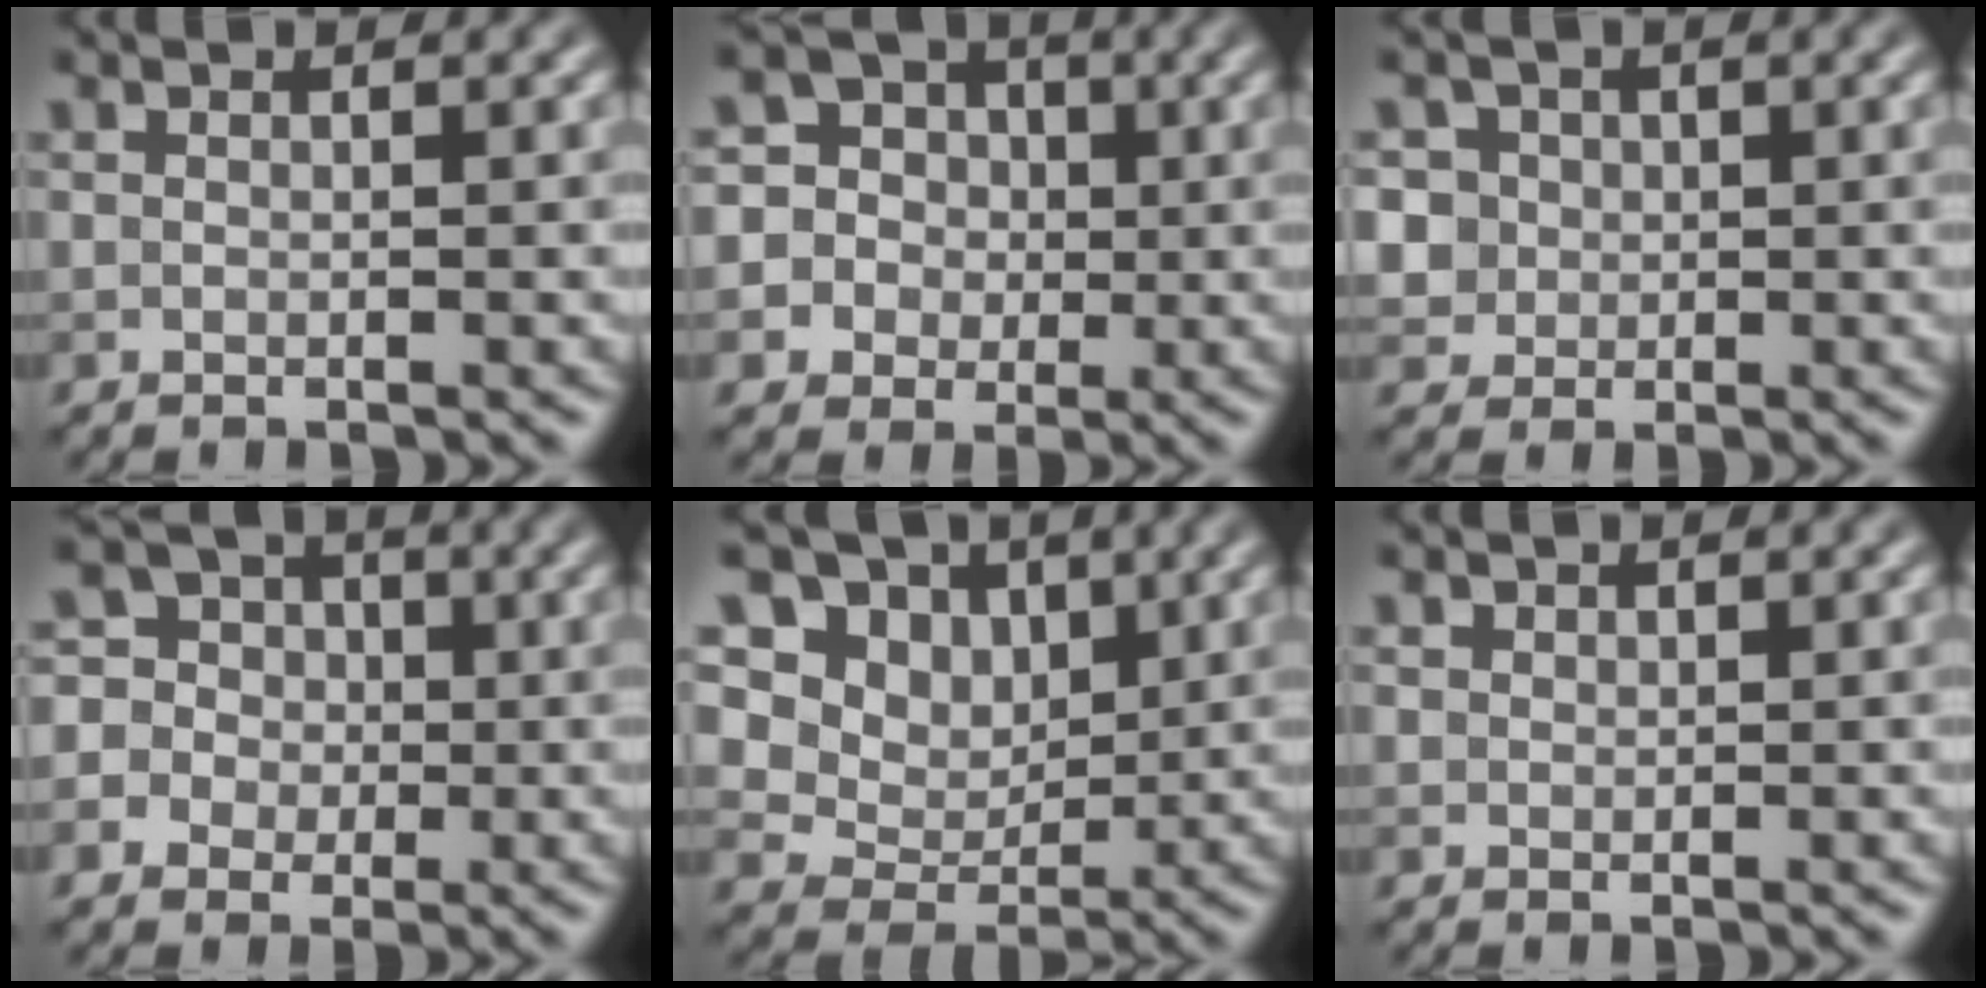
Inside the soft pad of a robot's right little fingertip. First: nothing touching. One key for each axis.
{"total": 7.3, "fx": 0.2, "fy": 7.1, "fz": 1.5, "tx": -0.046, "ty": 0.032, "tz": -0.005}
{"total": 5.1, "fx": 1.7, "fy": 4.5, "fz": 1.7, "tx": -0.026, "ty": 0.023, "tz": 0.017}
{"total": 6.7, "fx": -1.0, "fy": 6.5, "fz": 1.5, "tx": -0.032, "ty": 0.026, "tz": -0.049}
{"total": 11.8, "fx": 5.7, "fy": 8.6, "fz": 5.8, "tx": -0.112, "ty": 0.011, "tz": 0.102}
{"total": 0.9, "fx": 0.6, "fy": 0.7, "fz": 0.1, "tx": 0.001, "ty": -0.003, "tz": 0.010}